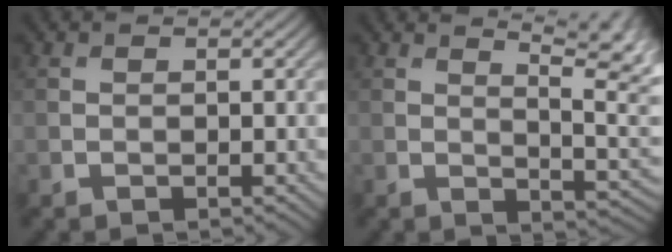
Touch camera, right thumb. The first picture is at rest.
{"total": 9.1, "force": [4.6, 2.5, 7.4], "torque": [-0.097, 0.017, 0.058]}